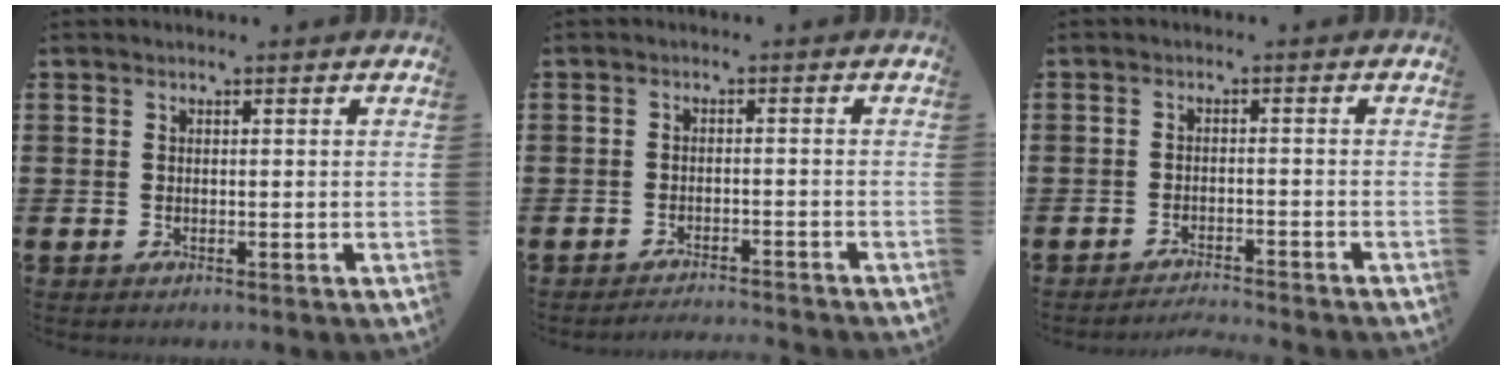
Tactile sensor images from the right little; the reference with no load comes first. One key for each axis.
{"total": 1.7, "fx": -1.7, "fy": -0.3, "fz": 0.0, "tx": -0.002, "ty": 0.006, "tz": -0.034}
{"total": 1.9, "fx": -1.8, "fy": -0.3, "fz": 0.1, "tx": -0.003, "ty": 0.005, "tz": -0.038}